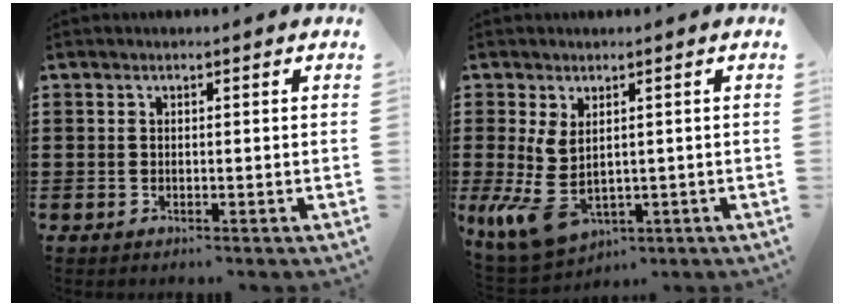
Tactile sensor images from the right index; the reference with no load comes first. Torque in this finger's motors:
{"motor_torque": [1.69, 0.45, 0.92, 0.21]}